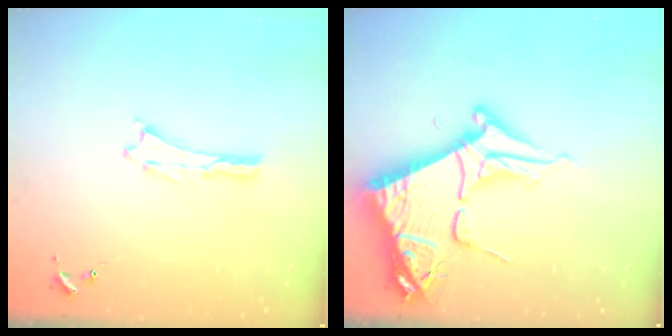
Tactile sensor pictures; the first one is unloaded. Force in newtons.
{"total": 10.7, "press": 10.7, "slide": 1.2}